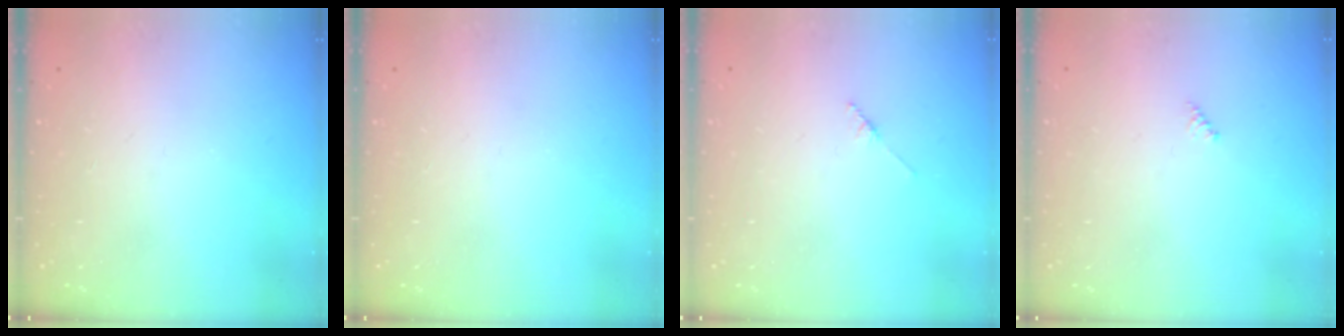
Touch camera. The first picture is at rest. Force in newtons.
{"total": 0.0}
{"total": 1.7, "press": 1.6, "slide": 0.2}
{"total": 2.0, "press": 2.0, "slide": 0.2}